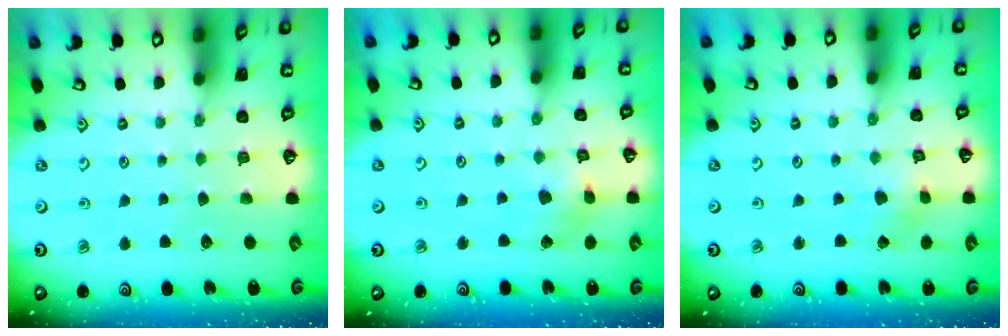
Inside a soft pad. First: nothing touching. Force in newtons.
{"total": 5.0, "press": 4.9, "slide": 0.6}
{"total": 2.0, "press": 2.0, "slide": 0.3}